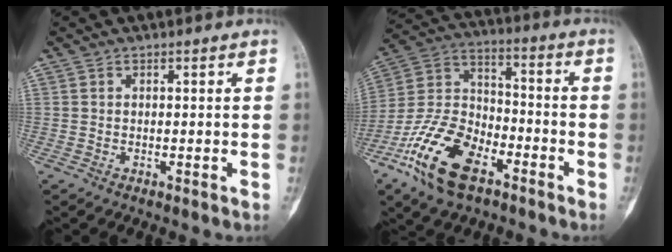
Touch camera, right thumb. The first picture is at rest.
{"total": 17.5, "force": [-9.8, 9.0, 11.3], "torque": [-0.214, 0.054, -0.190]}